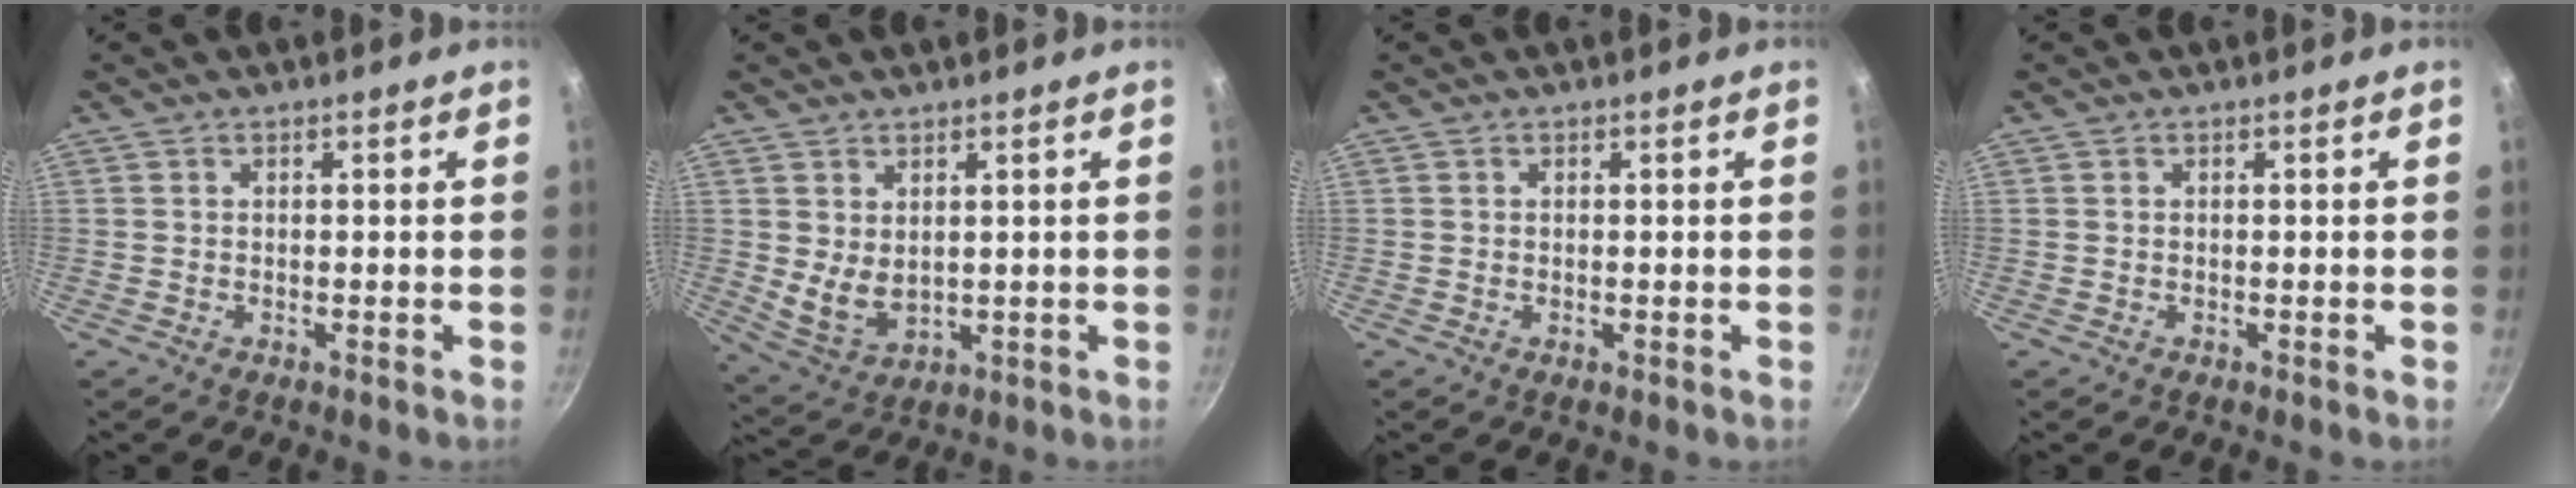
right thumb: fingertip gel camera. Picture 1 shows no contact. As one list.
[{"total": 5.9, "force": [1.7, 3.8, 4.2], "torque": [-0.068, -0.028, 0.045]}, {"total": 0.0}, {"total": 0.0}]